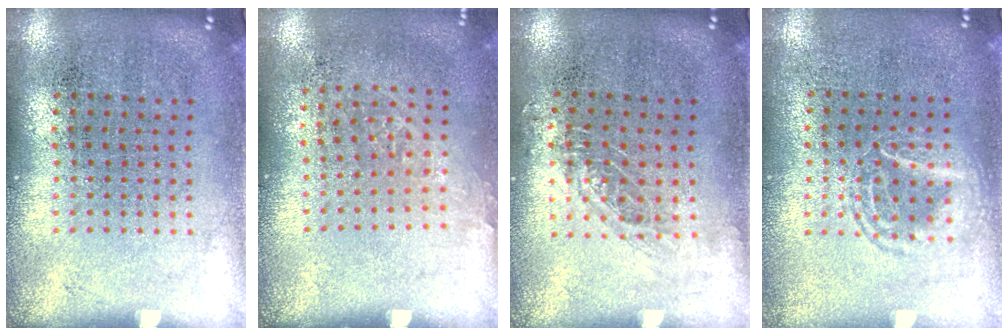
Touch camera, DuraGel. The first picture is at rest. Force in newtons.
{"total": 0.8, "press": 0.6, "slide": 0.6}
{"total": 0.8, "press": 0.8, "slide": 0.2}
{"total": 1.2, "press": 1.1, "slide": 0.2}